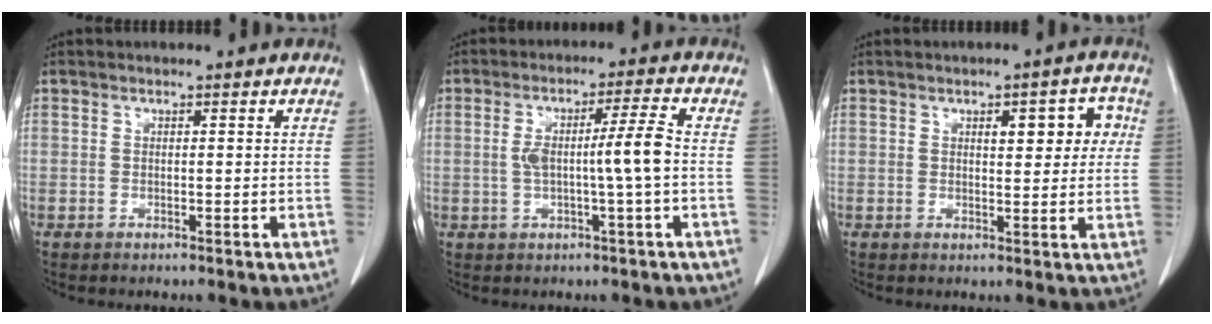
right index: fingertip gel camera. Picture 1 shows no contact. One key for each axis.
{"total": 6.8, "fx": -0.6, "fy": -0.6, "fz": 6.7, "tx": -0.122, "ty": 0.012, "tz": -0.006}
{"total": 6.0, "fx": 1.7, "fy": 2.4, "fz": 5.2, "tx": -0.059, "ty": 0.017, "tz": 0.024}